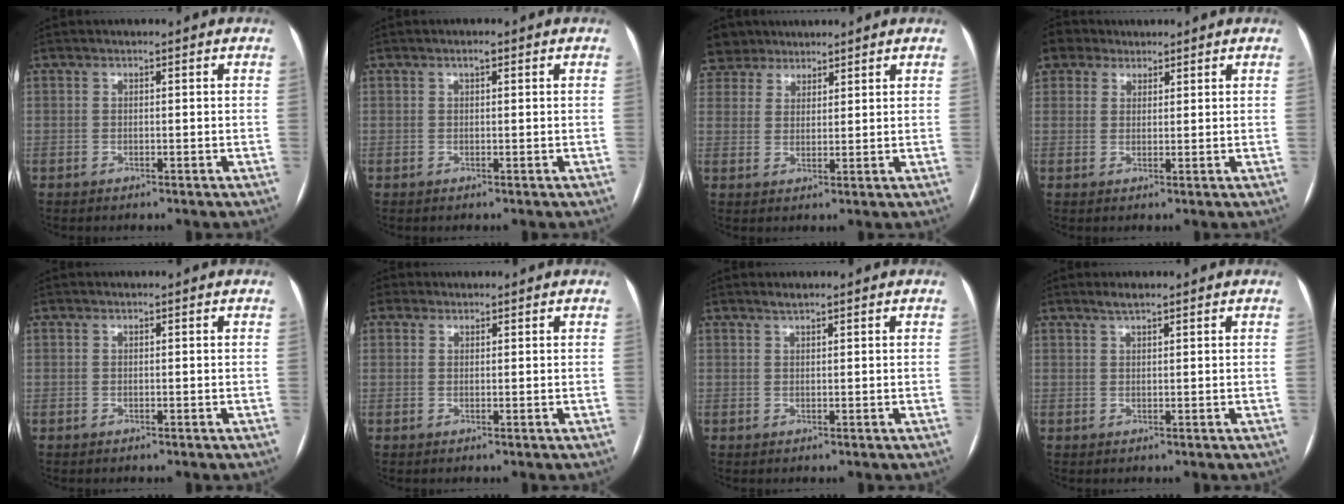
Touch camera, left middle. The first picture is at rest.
{"total": 0.9, "force": [0.5, 0.3, 0.7], "torque": [-0.012, 0.002, 0.007]}
{"total": 7.8, "force": [6.4, 4.3, 1.1], "torque": [-0.025, 0.026, 0.123]}
{"total": 4.1, "force": [3.2, 2.6, 0.2], "torque": [-0.006, 0.023, 0.057]}
{"total": 0.0}
{"total": 1.7, "force": [0.9, 1.4, 0.1], "torque": [0.003, 0.008, 0.011]}
{"total": 0.9, "force": [0.8, 0.1, 0.4], "torque": [-0.010, 0.005, 0.019]}
{"total": 1.6, "force": [1.3, 0.2, 0.9], "torque": [-0.022, 0.006, 0.027]}